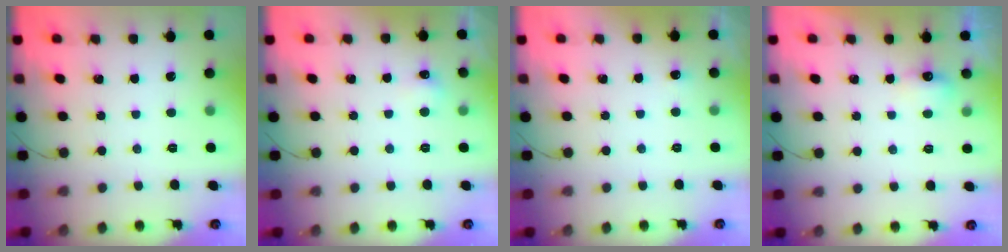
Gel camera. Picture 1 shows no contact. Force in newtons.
{"total": 4.7, "press": 4.4, "slide": 1.4}
{"total": 2.9, "press": 2.7, "slide": 1.2}
{"total": 5.1, "press": 5.0, "slide": 1.0}